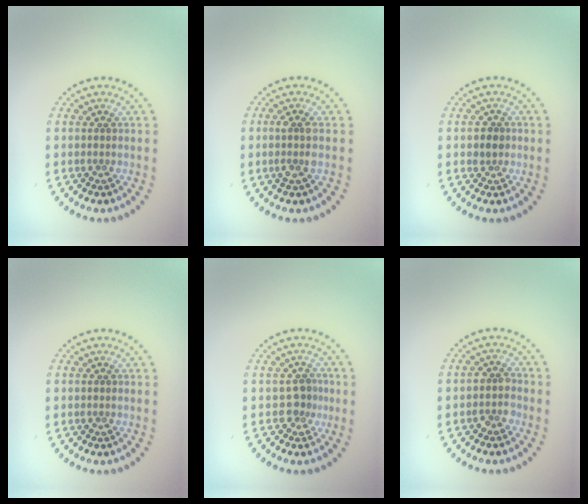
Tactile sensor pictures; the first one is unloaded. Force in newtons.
{"total": 1.7, "press": 1.5, "slide": 0.8}
{"total": 1.5, "press": 1.4, "slide": 0.5}
{"total": 0.0}
{"total": 1.6, "press": 1.3, "slide": 0.9}
{"total": 1.7, "press": 1.6, "slide": 0.7}